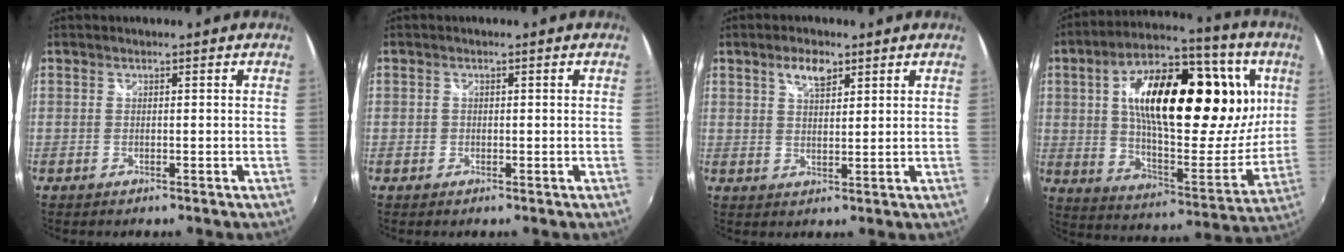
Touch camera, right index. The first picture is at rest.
{"total": 1.0, "force": [-0.4, 1.0, 0.2], "torque": [-0.002, -0.002, -0.008]}
{"total": 4.4, "force": [2.7, 1.9, 2.9], "torque": [-0.048, 0.007, 0.047]}
{"total": 30.1, "force": [7.9, 13.9, 25.5], "torque": [-0.432, 0.028, 0.126]}